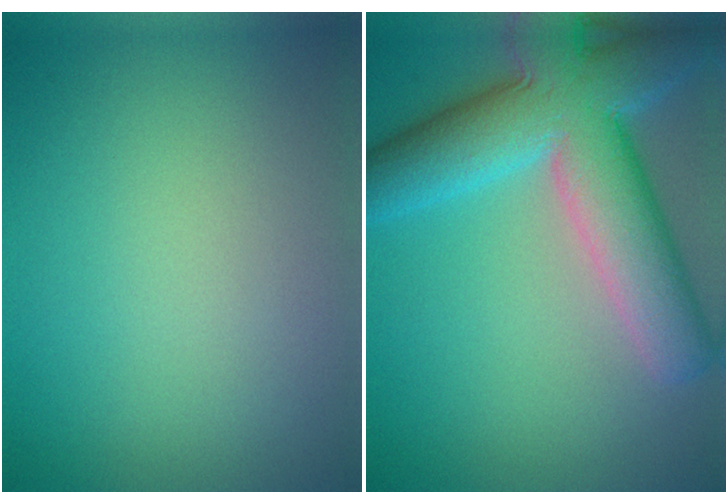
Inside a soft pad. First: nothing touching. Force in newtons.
{"total": 10.8, "press": 10.8, "slide": 0.9}